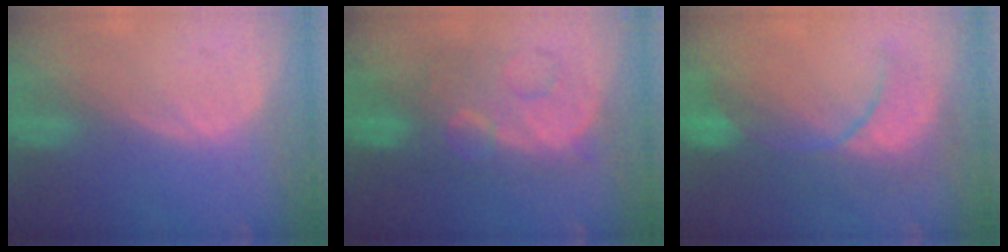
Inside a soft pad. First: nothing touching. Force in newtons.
{"total": 9.4, "press": 9.3, "slide": 0.5}
{"total": 9.2, "press": 8.7, "slide": 2.8}